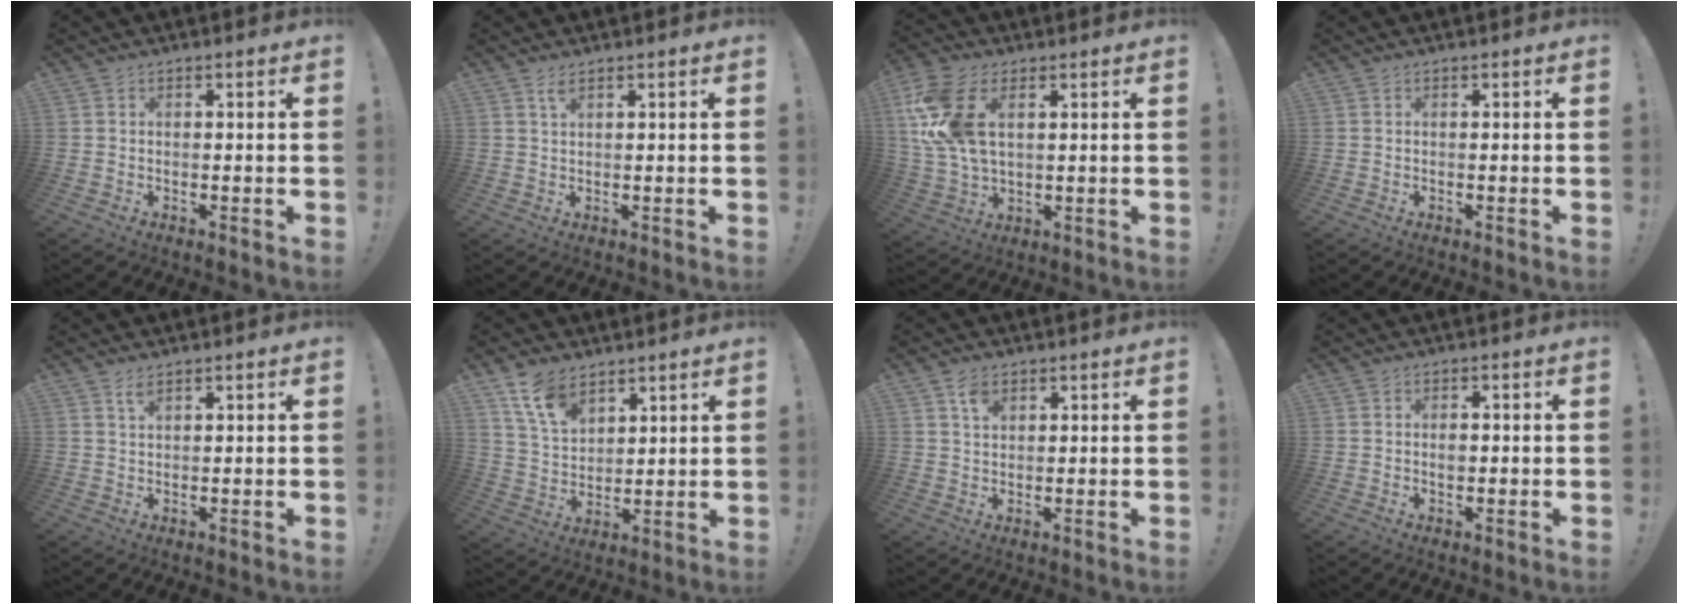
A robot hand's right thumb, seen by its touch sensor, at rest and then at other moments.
{"total": 2.1, "force": [1.1, 0.3, 1.7], "torque": [-0.027, -0.002, 0.017]}
{"total": 15.0, "force": [4.7, 9.1, 11.0], "torque": [-0.226, -0.015, 0.090]}
{"total": 0.0}
{"total": 2.4, "force": [1.5, 0.6, 1.8], "torque": [-0.029, -0.005, 0.025]}
{"total": 10.8, "force": [7.5, 6.2, 4.8], "torque": [-0.089, -0.041, 0.146]}
{"total": 4.2, "force": [2.5, 2.5, 2.2], "torque": [-0.028, -0.013, 0.043]}
{"total": 1.9, "force": [-0.1, 1.5, 1.1], "torque": [-0.012, 0.003, -0.005]}